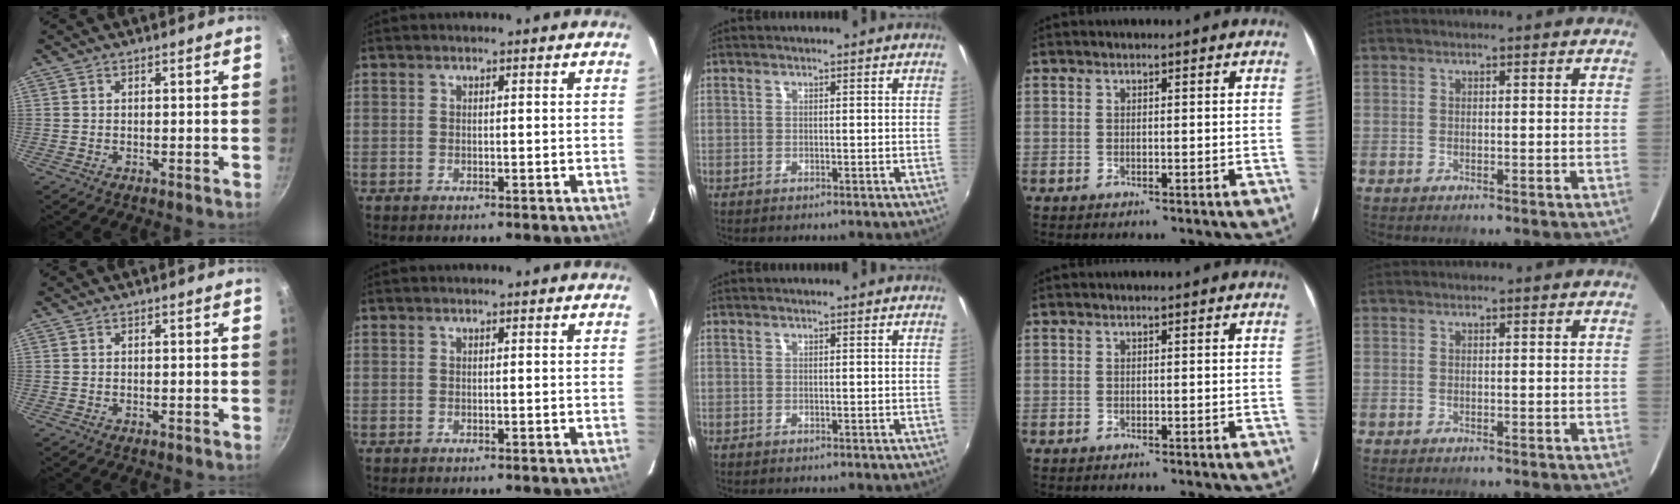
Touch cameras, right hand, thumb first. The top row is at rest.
{}